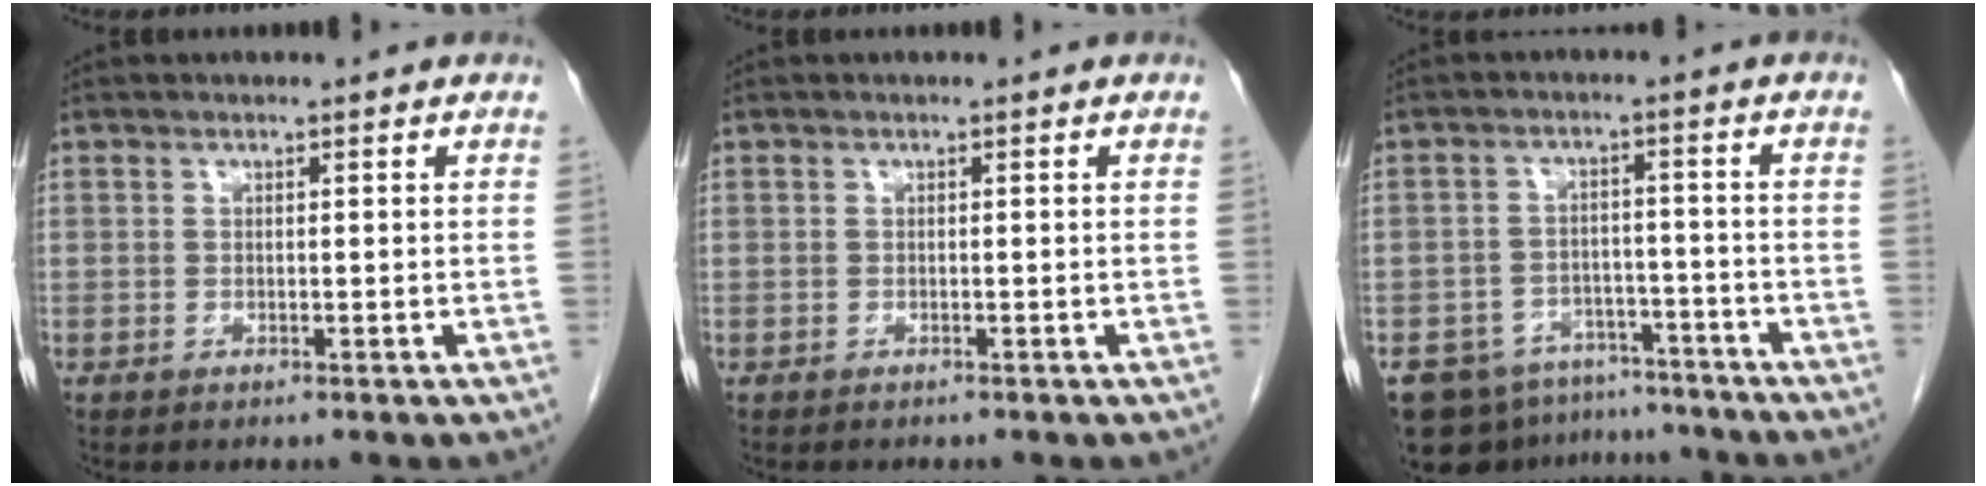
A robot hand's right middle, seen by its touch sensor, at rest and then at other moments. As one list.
[{"total": 0.6, "force": [-0.6, 0.3, 0.0], "torque": [-0.008, 0.001, -0.010]}, {"total": 10.4, "force": [-8.6, 5.5, 1.8], "torque": [-0.029, 0.016, -0.123]}]